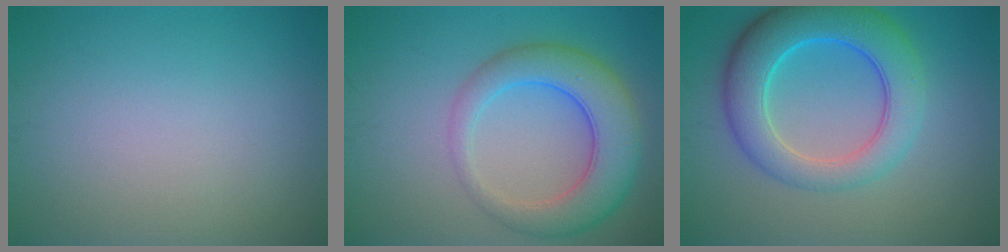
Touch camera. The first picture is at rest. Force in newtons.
{"total": 6.7, "press": 6.7, "slide": 0.2}
{"total": 7.6, "press": 7.6, "slide": 0.3}